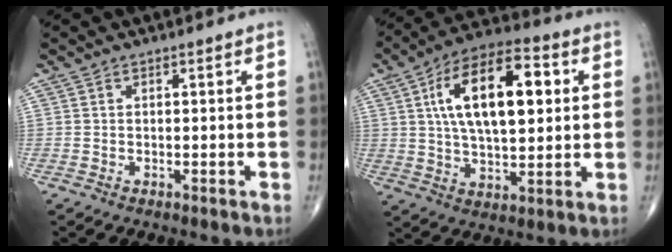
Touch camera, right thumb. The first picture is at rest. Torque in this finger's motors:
{"motor_torque": [-0.40, 1.17, 1.17, 0.19, 0.18]}